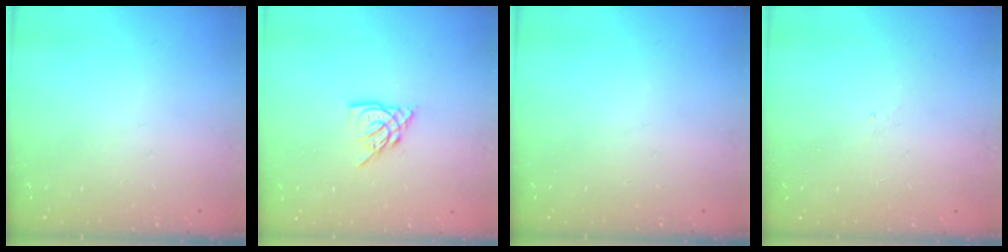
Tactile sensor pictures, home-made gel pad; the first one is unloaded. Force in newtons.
{"total": 6.1, "press": 6.1, "slide": 0.4}
{"total": 0.0}
{"total": 1.3, "press": 1.2, "slide": 0.5}